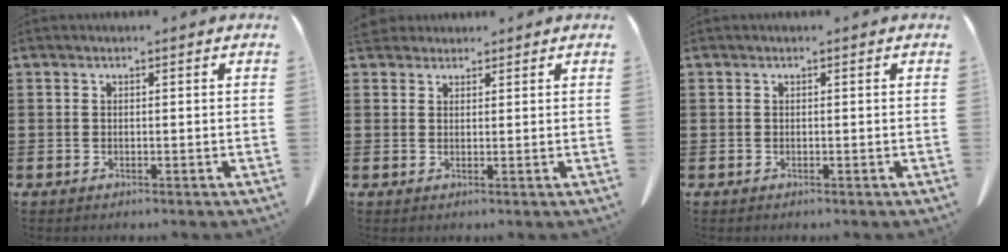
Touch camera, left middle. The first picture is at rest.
{"total": 2.7, "force": [2.4, 1.0, 0.6], "torque": [-0.020, 0.002, 0.048]}
{"total": 0.0}